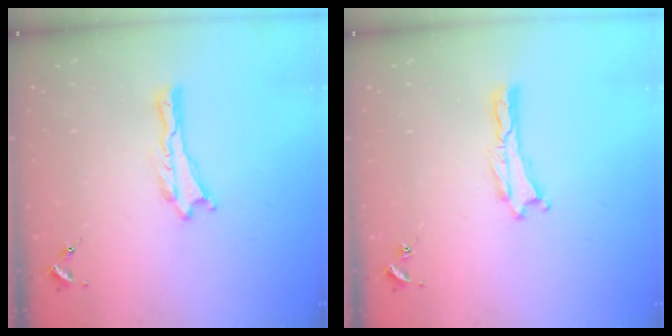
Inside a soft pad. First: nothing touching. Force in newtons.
{"total": 0.0}